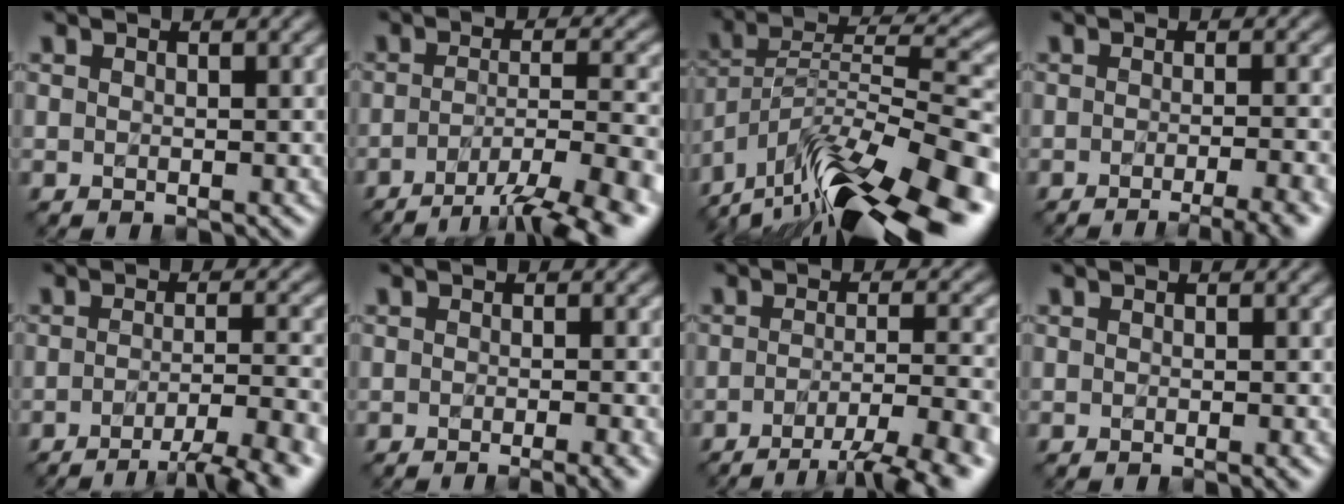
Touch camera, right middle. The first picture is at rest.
{"total": 9.8, "force": [-6.0, 2.5, 7.4], "torque": [-0.107, -0.004, -0.086]}
{"total": 15.7, "force": [-10.9, 4.5, 10.4], "torque": [-0.198, 0.015, -0.179]}
{"total": 5.7, "force": [-3.2, 1.4, 4.5], "torque": [-0.043, -0.001, -0.040]}
{"total": 7.2, "force": [-4.3, 1.7, 5.6], "torque": [-0.069, -0.002, -0.060]}
{"total": 3.7, "force": [-1.7, 1.0, 3.1], "torque": [-0.025, 0.000, -0.023]}
{"total": 8.3, "force": [-5.0, 1.9, 6.3], "torque": [-0.081, -0.002, -0.072]}
{"total": 0.9, "force": [-0.4, 0.2, 0.8], "torque": [-0.008, -0.002, -0.007]}